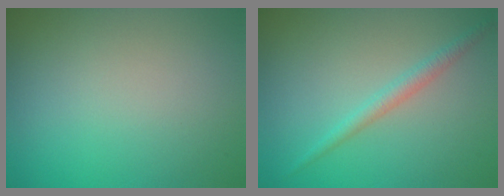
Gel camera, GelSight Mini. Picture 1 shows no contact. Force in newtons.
{"total": 1.7, "press": 1.7, "slide": 0.1}